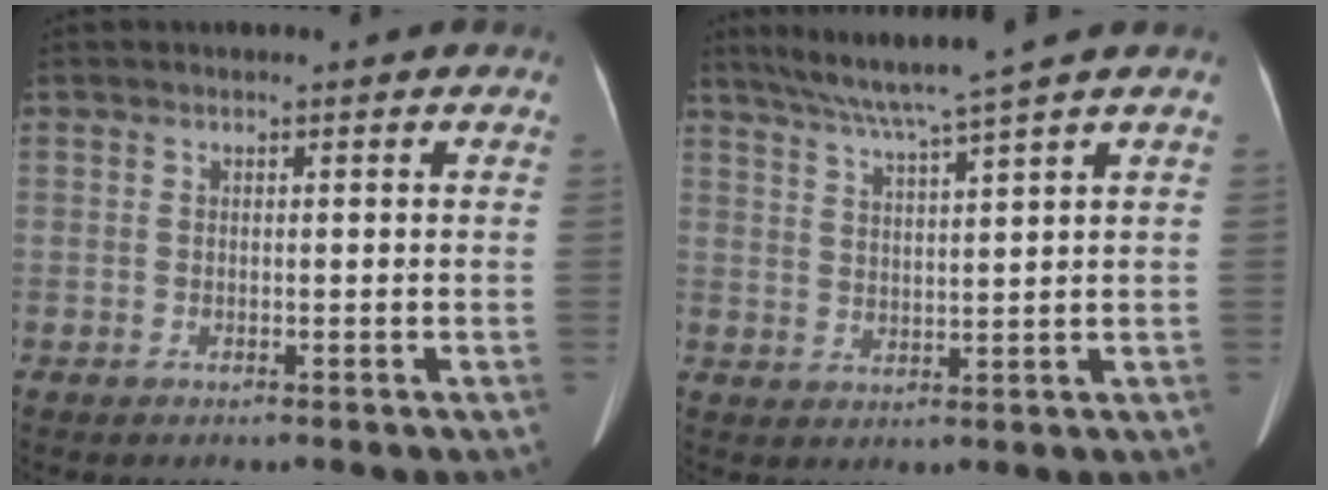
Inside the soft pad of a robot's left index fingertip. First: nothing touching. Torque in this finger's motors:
{"motor_torque": [0.86, -1.28, 0.25, 0.09]}